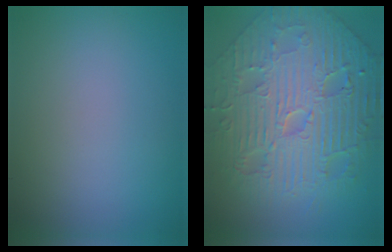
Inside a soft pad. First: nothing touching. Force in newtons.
{"total": 11.6, "press": 7.7, "slide": 8.7}